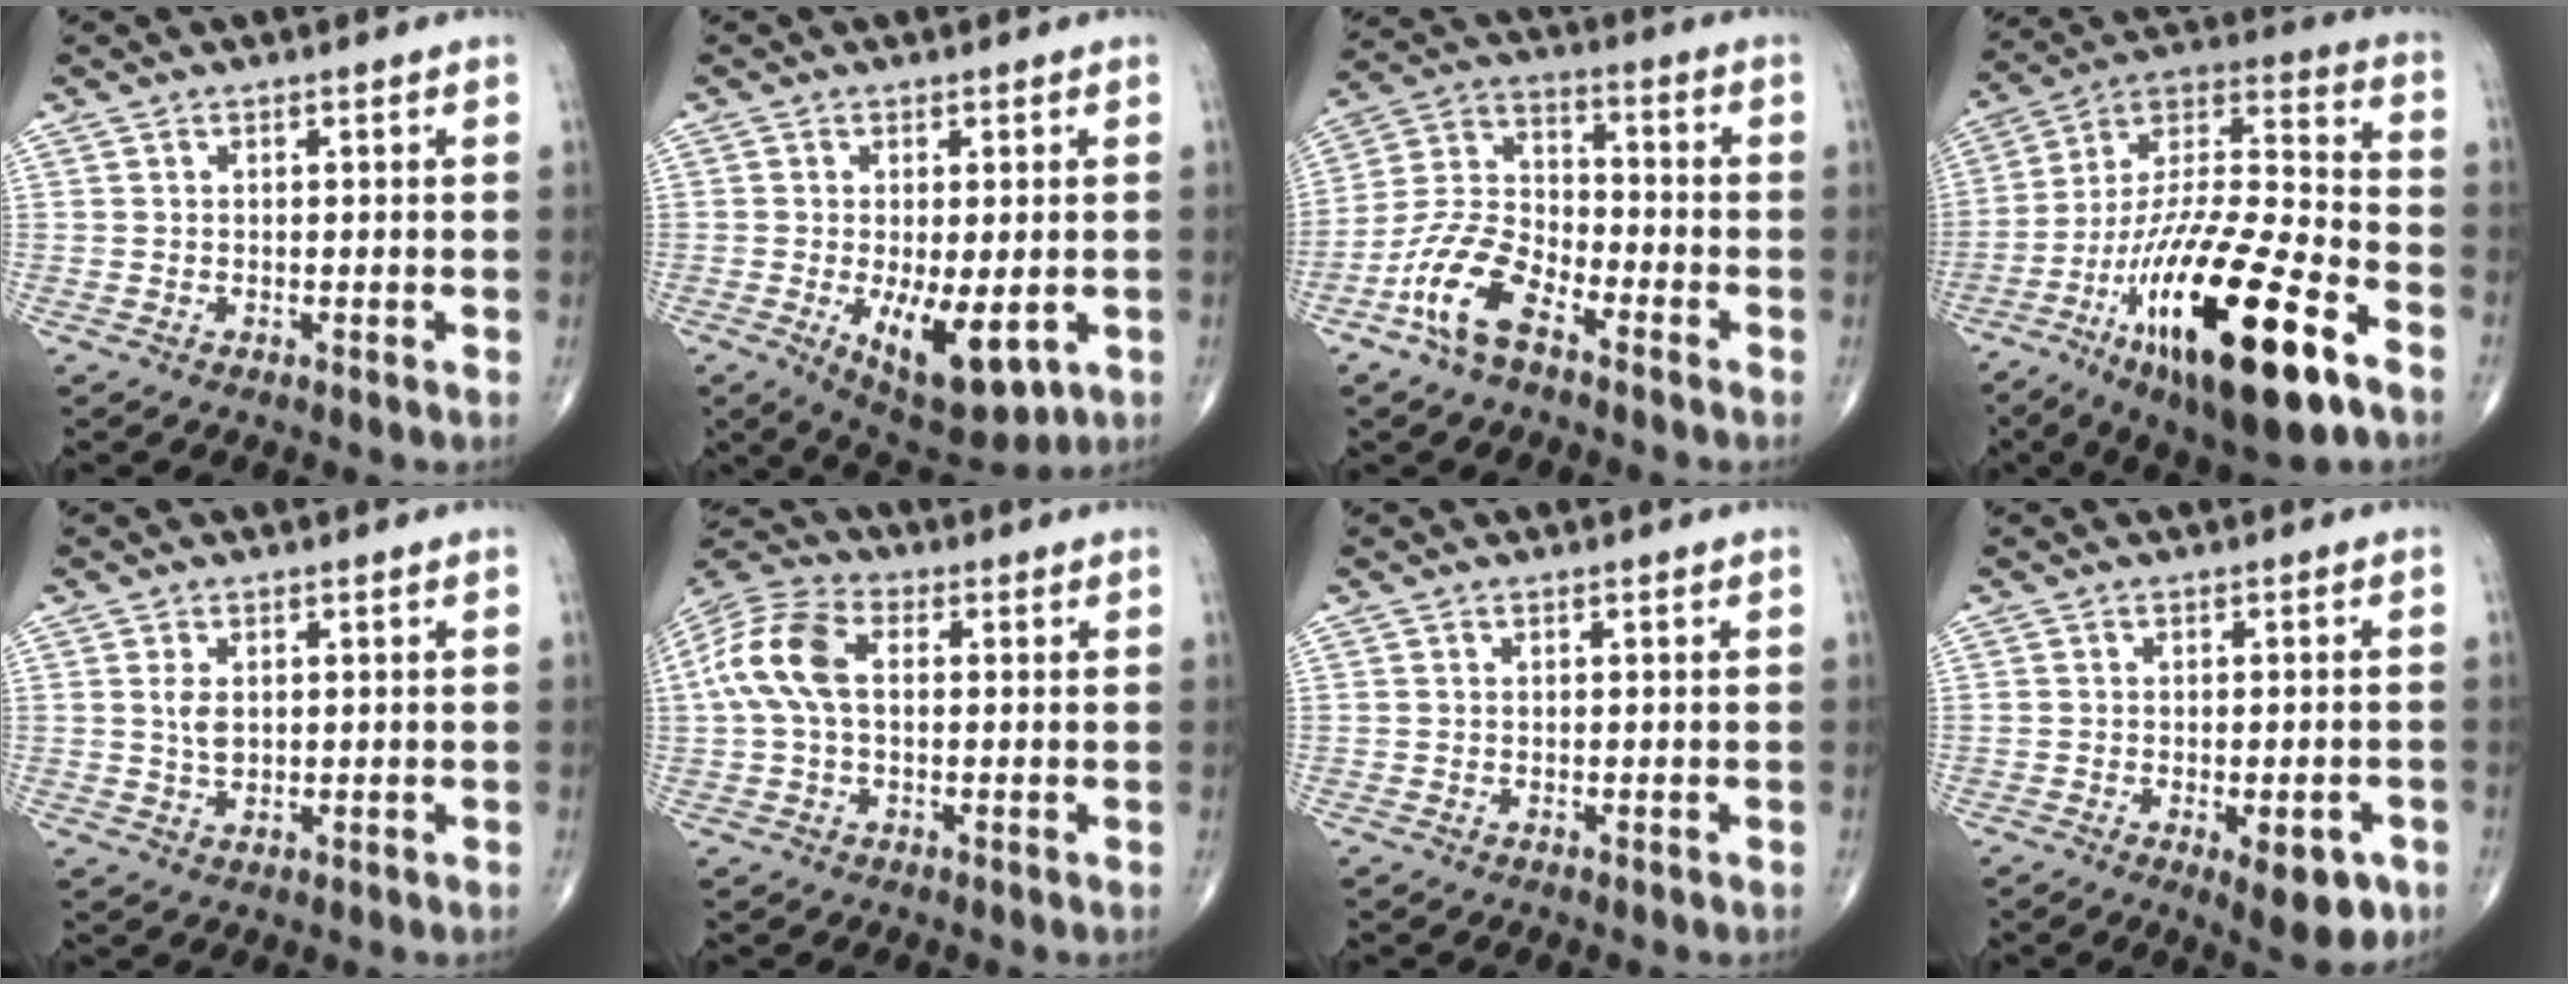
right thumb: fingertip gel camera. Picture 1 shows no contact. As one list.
[{"total": 11.5, "force": [-2.9, 4.9, 10.0], "torque": [-0.145, -0.020, -0.028]}, {"total": 12.1, "force": [-7.0, 5.6, 8.1], "torque": [-0.171, 0.044, -0.144]}, {"total": 29.1, "force": [-13.9, 8.3, 24.2], "torque": [-0.438, 0.050, -0.235]}, {"total": 3.2, "force": [0.6, 1.9, 2.5], "torque": [-0.044, -0.005, 0.014]}, {"total": 11.3, "force": [1.0, 6.9, 8.9], "torque": [-0.197, 0.030, 0.011]}, {"total": 0.0}, {"total": 8.1, "force": [-3.4, 3.1, 6.6], "torque": [-0.076, 0.003, -0.036]}]